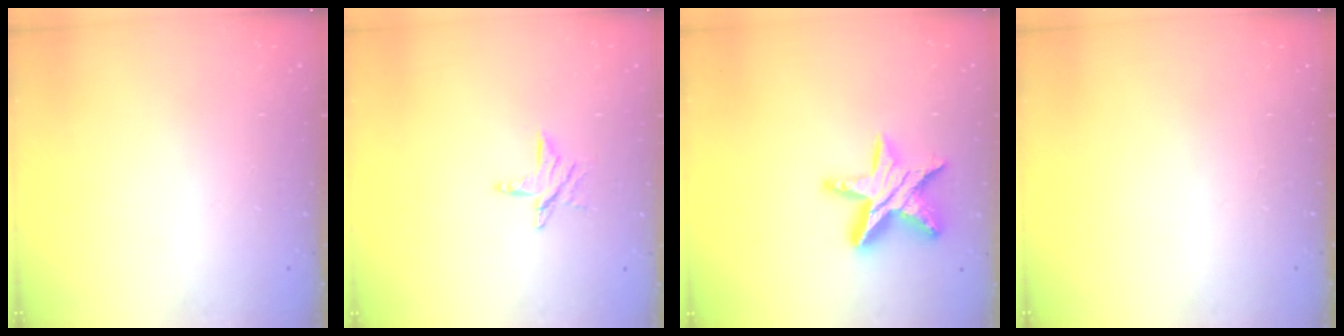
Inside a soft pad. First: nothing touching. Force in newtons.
{"total": 5.8, "press": 5.8, "slide": 0.5}
{"total": 14.1, "press": 14.0, "slide": 1.1}
{"total": 0.0}